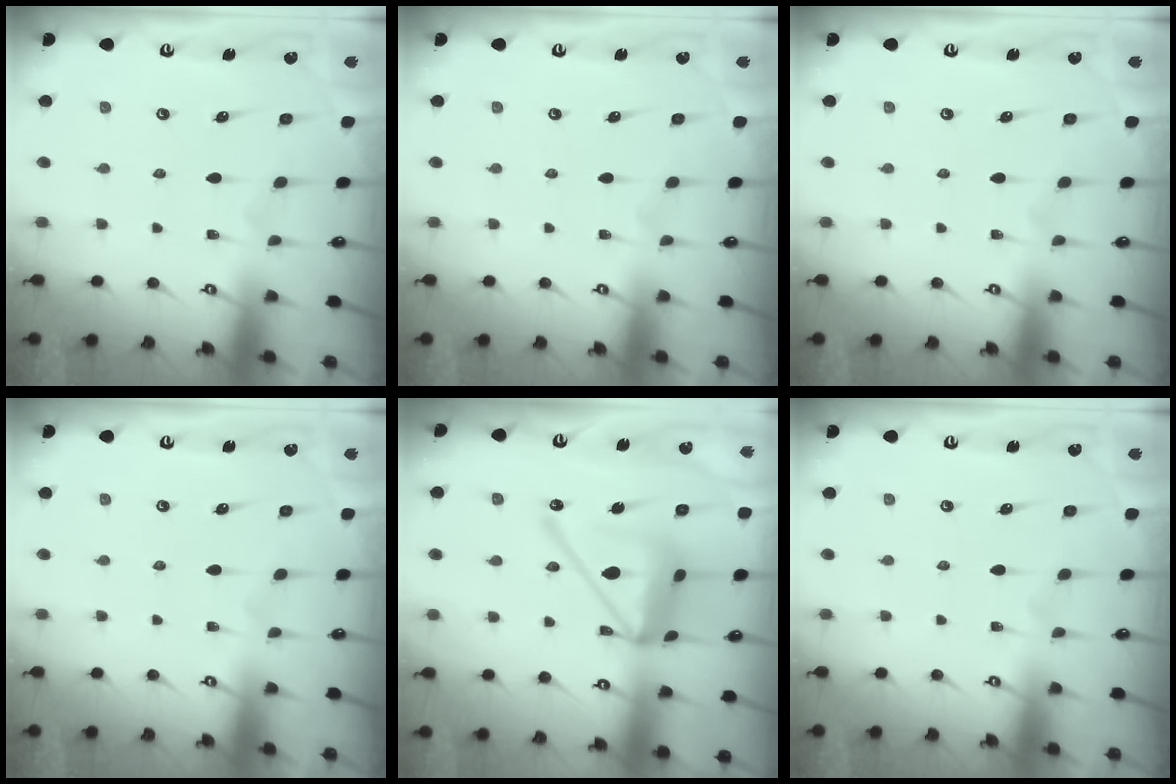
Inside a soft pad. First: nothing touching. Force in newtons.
{"total": 0.0}
{"total": 0.0}
{"total": 0.0}
{"total": 16.0, "press": 16.0, "slide": 1.4}
{"total": 0.0}